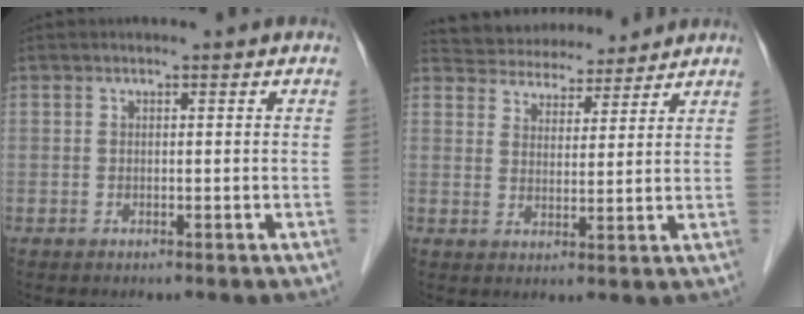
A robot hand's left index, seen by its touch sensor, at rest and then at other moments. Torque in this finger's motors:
{"motor_torque": [-0.49, -0.89, 0.00, 0.01]}